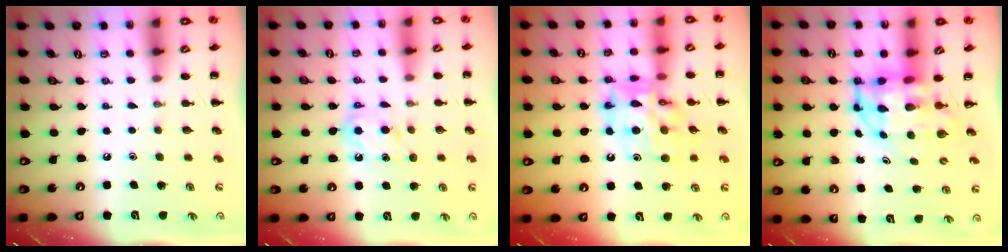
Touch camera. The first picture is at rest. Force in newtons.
{"total": 6.9, "press": 6.9, "slide": 0.7}
{"total": 15.4, "press": 14.9, "slide": 3.7}
{"total": 4.9, "press": 4.7, "slide": 1.4}